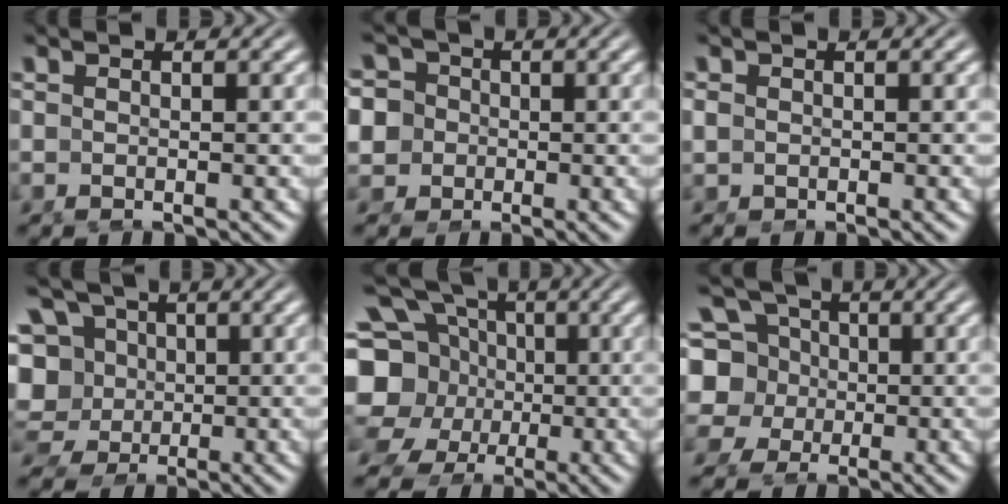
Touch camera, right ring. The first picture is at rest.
{"total": 10.2, "force": [-0.4, 9.4, 3.9], "torque": [-0.104, -0.030, -0.008]}
{"total": 1.2, "force": [-0.1, 1.1, 0.4], "torque": [-0.022, -0.013, 0.005]}
{"total": 13.6, "force": [0.4, 12.3, 5.8], "torque": [-0.144, -0.039, 0.008]}
{"total": 14.6, "force": [0.9, 12.7, 7.2], "torque": [-0.148, -0.038, 0.008]}
{"total": 11.6, "force": [-0.6, 10.8, 4.3], "torque": [-0.117, -0.046, -0.007]}